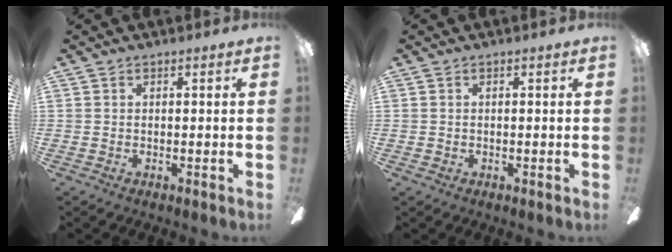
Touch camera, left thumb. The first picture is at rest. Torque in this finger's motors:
{"motor_torque": [-0.24, -0.33, -0.03, -0.01, 0.02]}